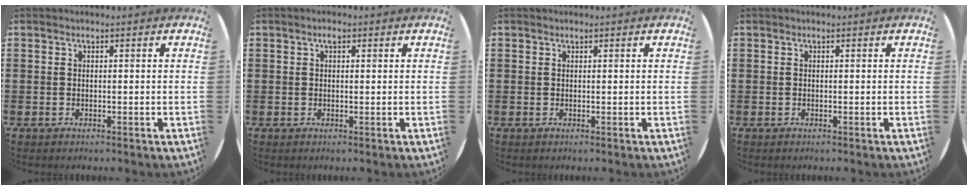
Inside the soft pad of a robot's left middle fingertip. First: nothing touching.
{"total": 0.9, "force": [0.4, 0.4, 0.7], "torque": [-0.015, 0.005, 0.007]}
{"total": 0.0}
{"total": 0.0}